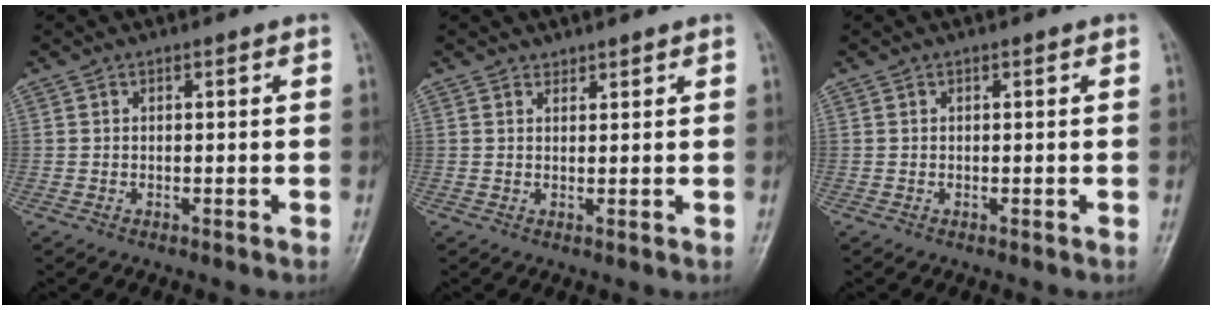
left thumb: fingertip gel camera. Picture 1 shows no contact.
{"total": 1.4, "force": [1.3, 0.6, 0.1], "torque": [0.012, -0.009, 0.016]}
{"total": 0.0}